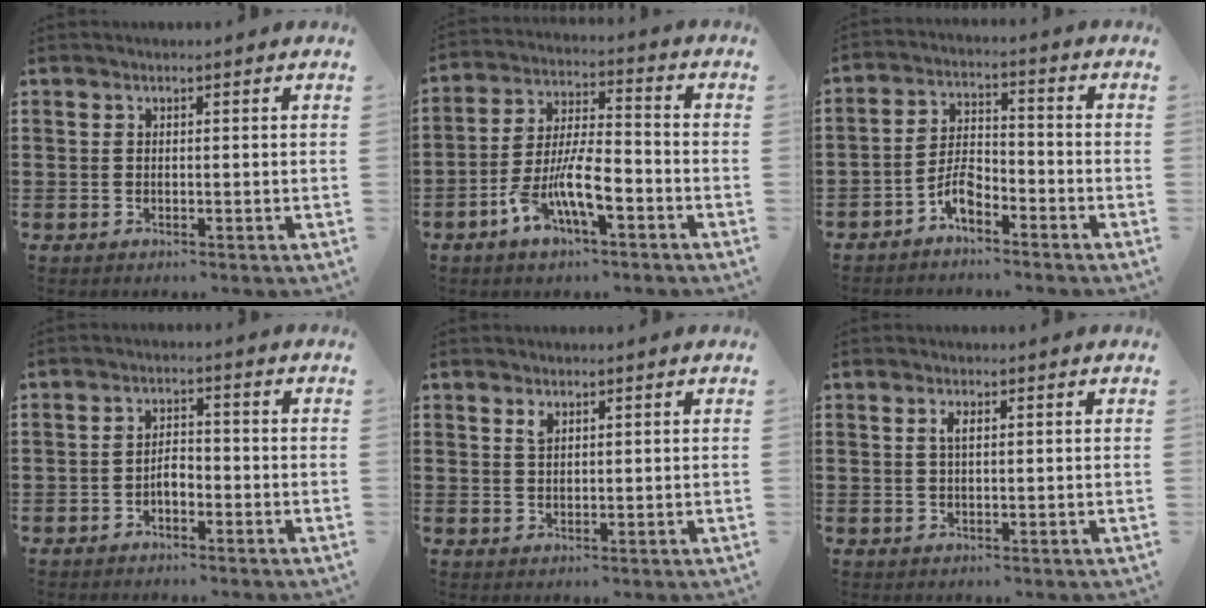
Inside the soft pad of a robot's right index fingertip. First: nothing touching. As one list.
[{"total": 9.6, "force": [-4.6, 3.5, 7.7], "torque": [-0.155, 0.005, -0.084]}, {"total": 4.8, "force": [-3.3, 1.8, 2.9], "torque": [-0.066, 0.005, -0.066]}, {"total": 2.6, "force": [-1.4, 1.3, 1.9], "torque": [-0.038, 0.005, -0.029]}, {"total": 1.6, "force": [1.0, 0.9, 0.9], "torque": [-0.014, 0.001, 0.016]}, {"total": 1.7, "force": [0.5, 0.6, 1.5], "torque": [-0.032, 0.006, 0.007]}]